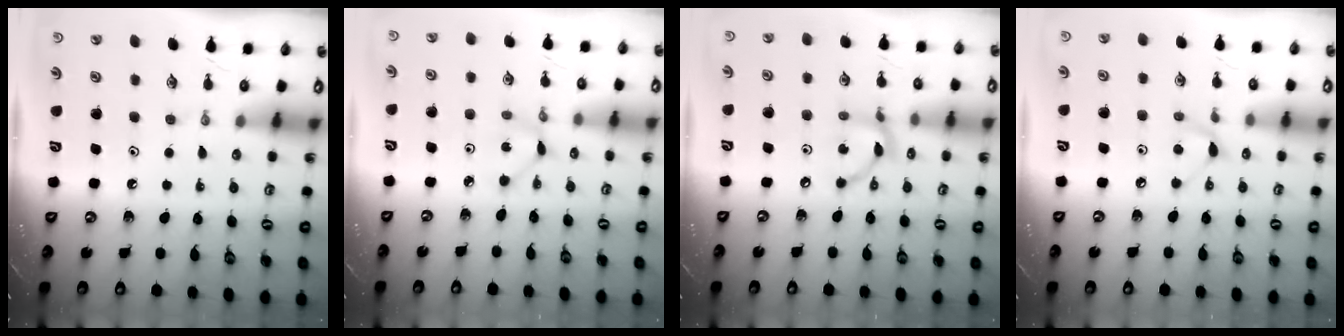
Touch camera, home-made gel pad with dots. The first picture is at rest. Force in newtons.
{"total": 1.9, "press": 1.9, "slide": 0.2}
{"total": 7.4, "press": 7.4, "slide": 0.2}
{"total": 5.5, "press": 5.5, "slide": 0.7}